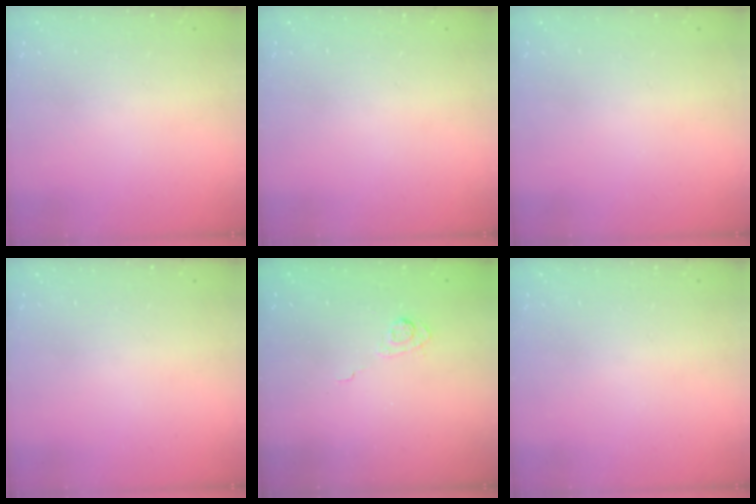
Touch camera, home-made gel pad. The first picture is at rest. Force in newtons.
{"total": 0.0}
{"total": 0.0}
{"total": 0.0}
{"total": 3.7, "press": 3.4, "slide": 1.5}
{"total": 0.0}